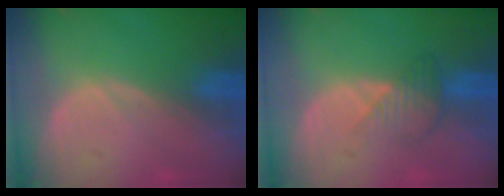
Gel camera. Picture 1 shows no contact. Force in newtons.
{"total": 3.3, "press": 3.3, "slide": 0.2}